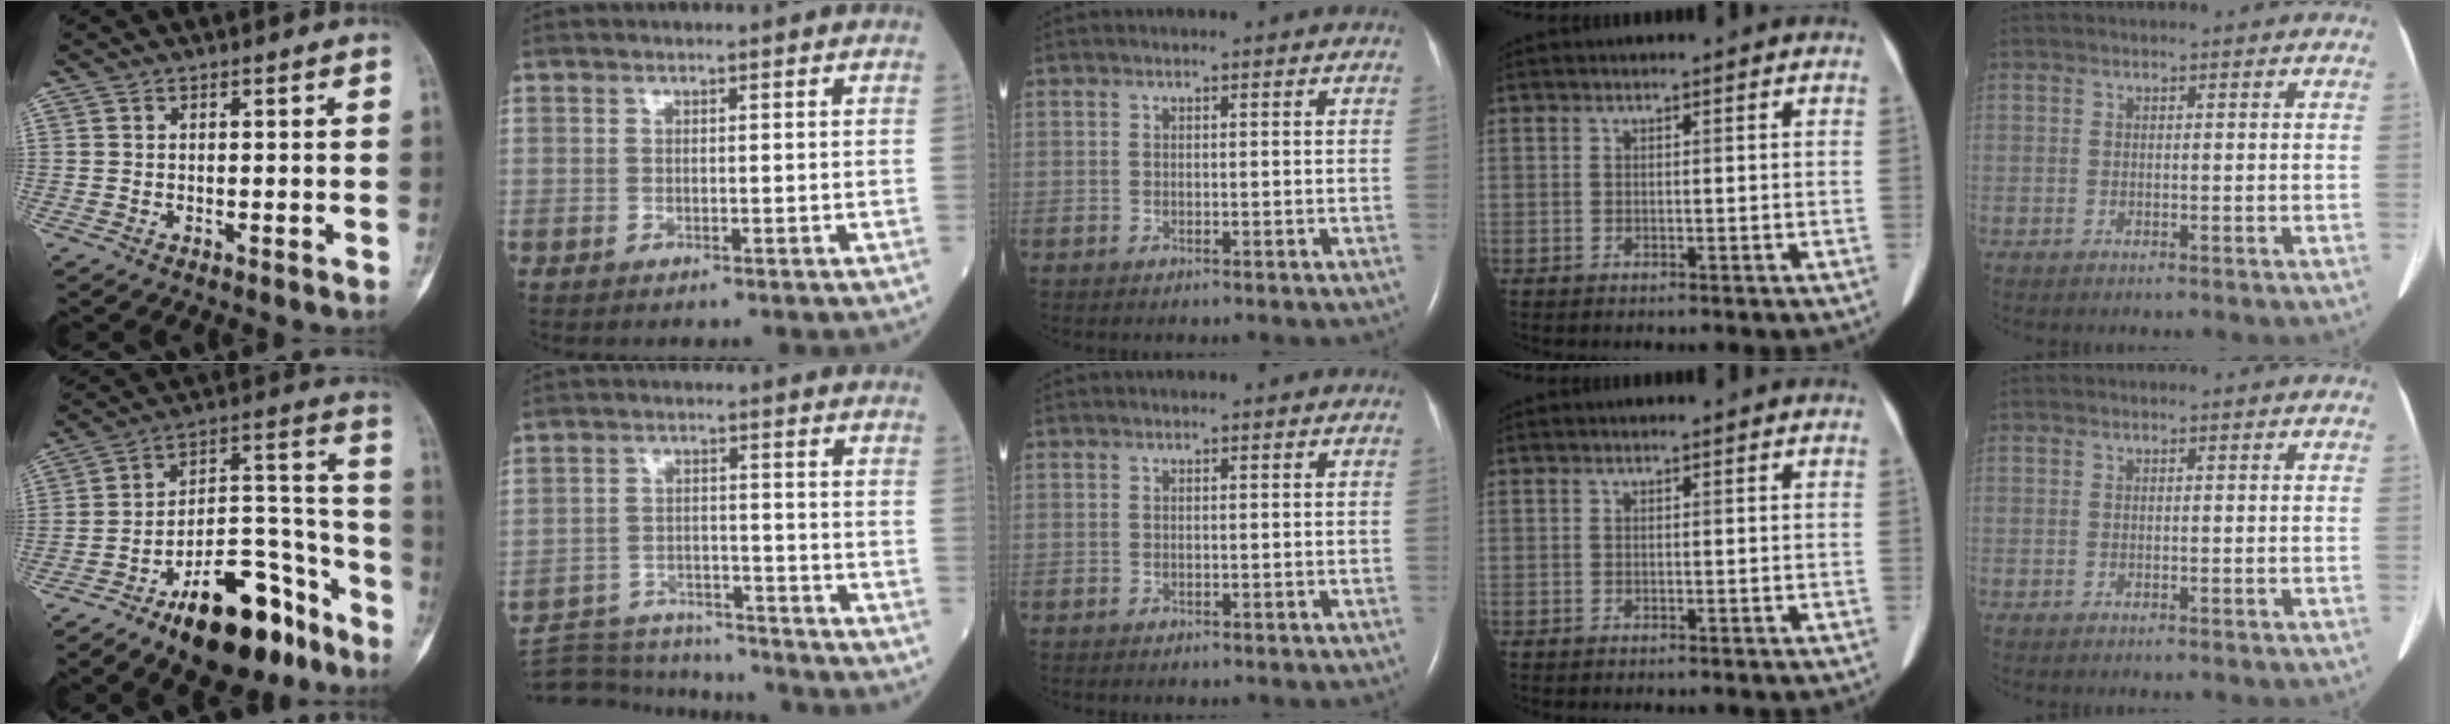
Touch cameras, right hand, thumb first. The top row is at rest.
{"thumb": {"total": 21.9, "force": [-14.2, 9.3, 13.9], "torque": [-0.165, 0.107, -0.226]}, "index": {"total": 14.1, "force": [-13.7, 2.7, 2.2], "torque": [-0.040, 0.013, -0.206]}}